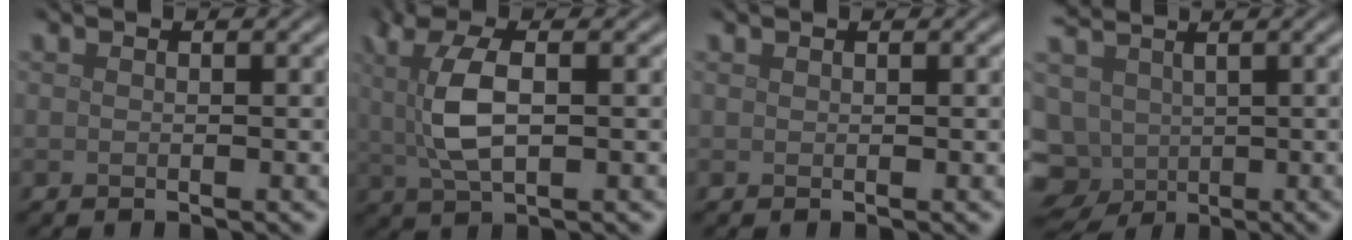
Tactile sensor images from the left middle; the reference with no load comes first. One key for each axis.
{"total": 5.4, "fx": 0.9, "fy": 2.4, "fz": 4.8, "tx": -0.107, "ty": 0.003, "tz": 0.018}
{"total": 0.0}
{"total": 9.1, "fx": -1.5, "fy": 7.4, "fz": 5.0, "tx": -0.120, "ty": 0.000, "tz": -0.015}